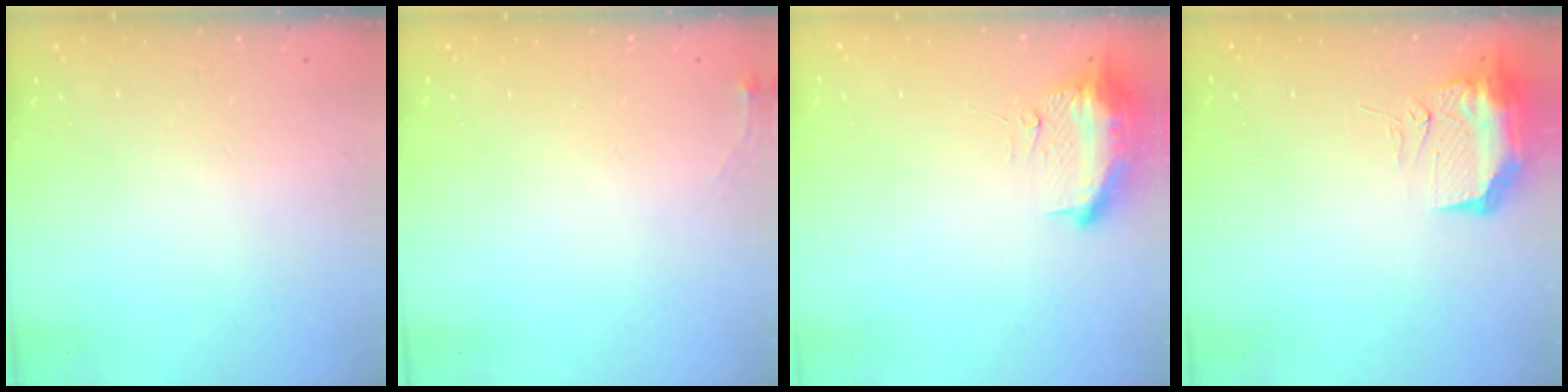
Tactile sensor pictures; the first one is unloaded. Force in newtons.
{"total": 4.0, "press": 3.9, "slide": 0.6}
{"total": 10.0, "press": 9.9, "slide": 1.7}
{"total": 16.8, "press": 12.6, "slide": 11.1}